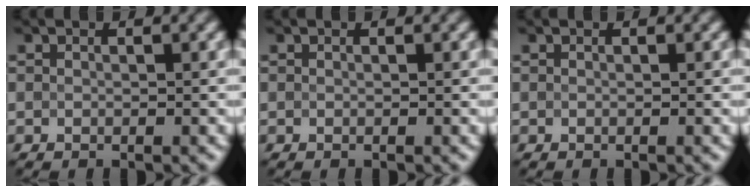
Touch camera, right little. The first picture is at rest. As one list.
[{"total": 0.0}, {"total": 0.0}]